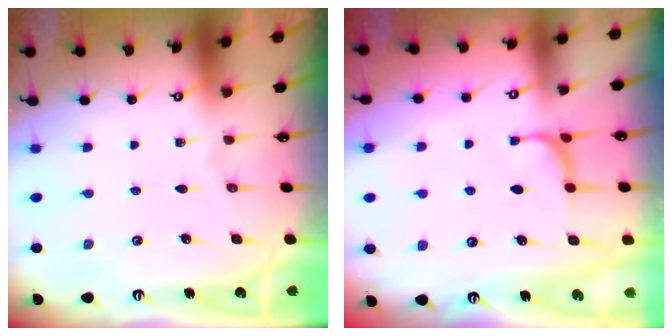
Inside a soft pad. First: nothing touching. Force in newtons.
{"total": 2.1, "press": 2.0, "slide": 0.6}